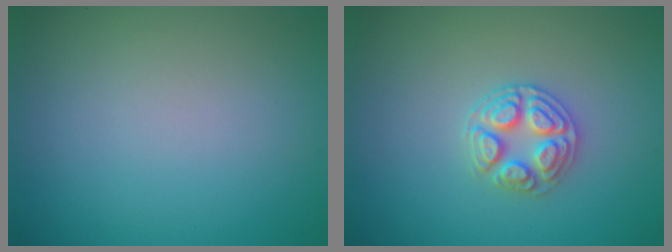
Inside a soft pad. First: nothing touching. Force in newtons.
{"total": 2.8, "press": 2.7, "slide": 0.9}